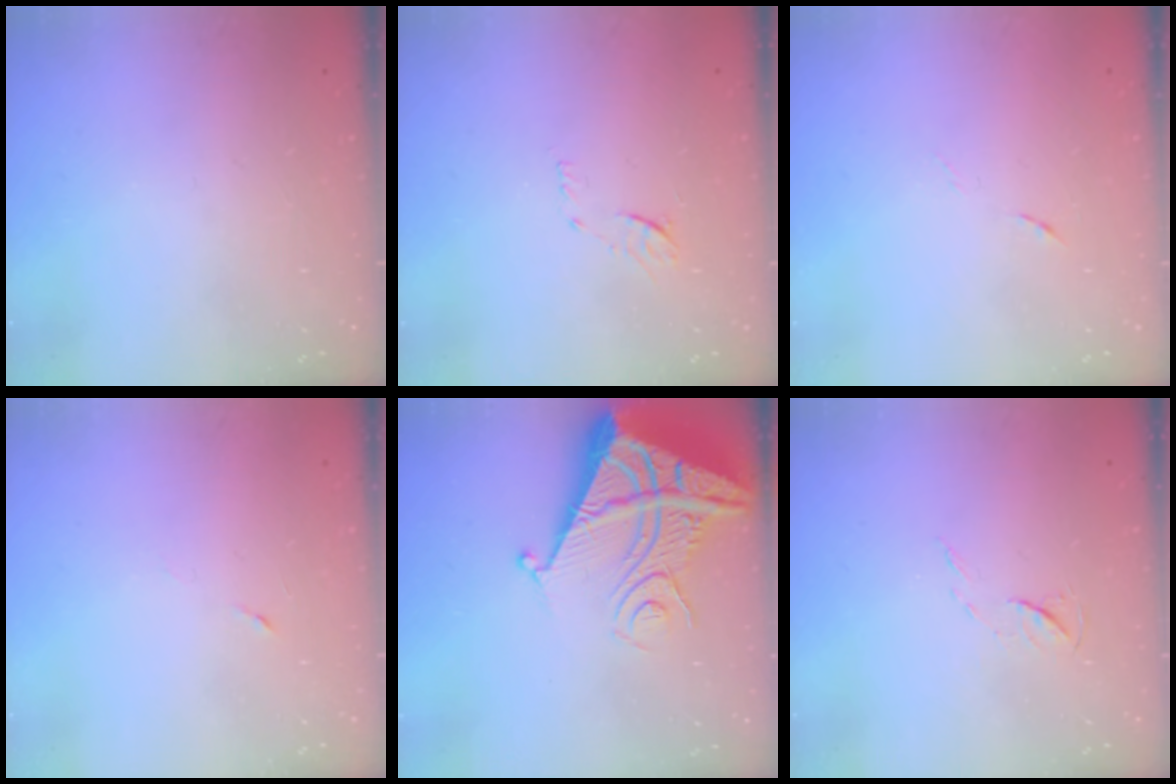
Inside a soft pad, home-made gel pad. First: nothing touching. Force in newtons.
{"total": 6.2, "press": 6.1, "slide": 0.7}
{"total": 4.0, "press": 3.8, "slide": 1.2}
{"total": 3.3, "press": 3.0, "slide": 1.4}
{"total": 13.1, "press": 13.0, "slide": 1.6}
{"total": 4.6, "press": 4.6, "slide": 0.6}